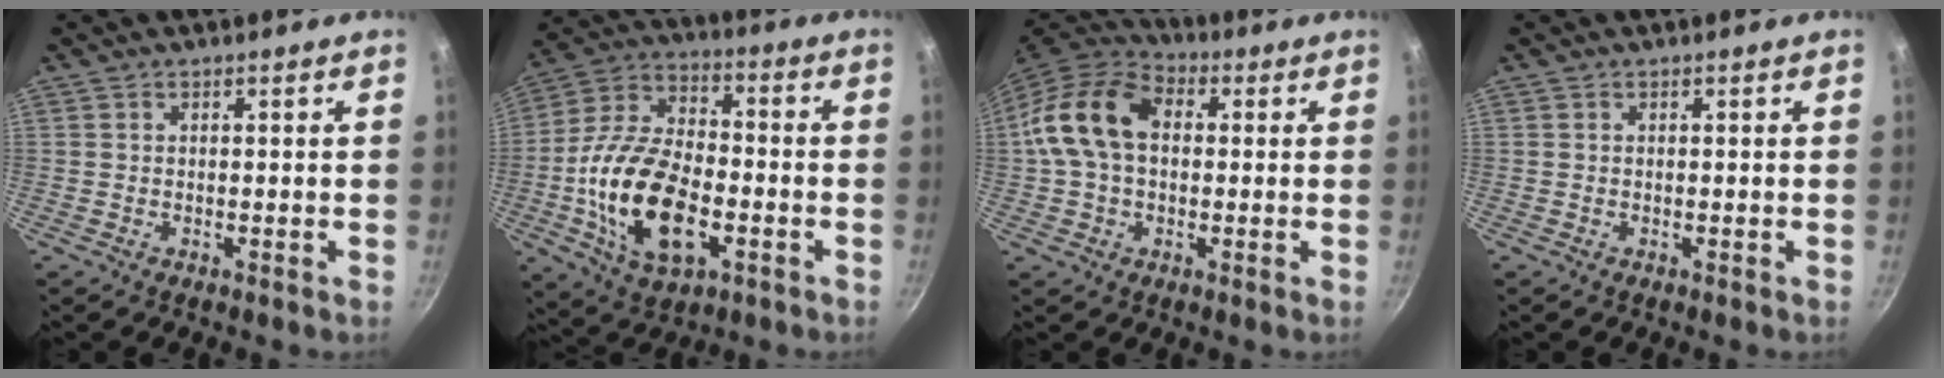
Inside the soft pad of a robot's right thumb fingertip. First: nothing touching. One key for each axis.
{"total": 20.6, "fx": -5.0, "fy": 11.5, "fz": 16.2, "tx": -0.299, "ty": 0.028, "tz": -0.096}
{"total": 14.0, "fx": 1.3, "fy": 9.8, "fz": 9.9, "tx": -0.161, "ty": 0.028, "tz": 0.006}
{"total": 0.0}